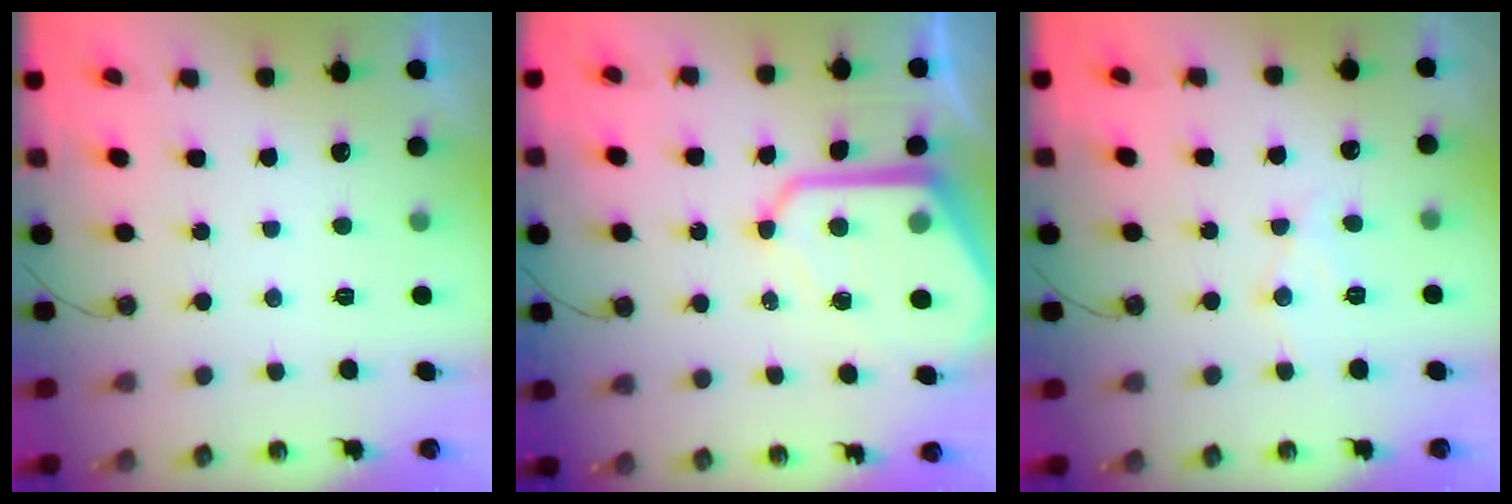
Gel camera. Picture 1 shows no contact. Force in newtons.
{"total": 15.0, "press": 14.9, "slide": 1.3}
{"total": 8.6, "press": 8.6, "slide": 0.7}